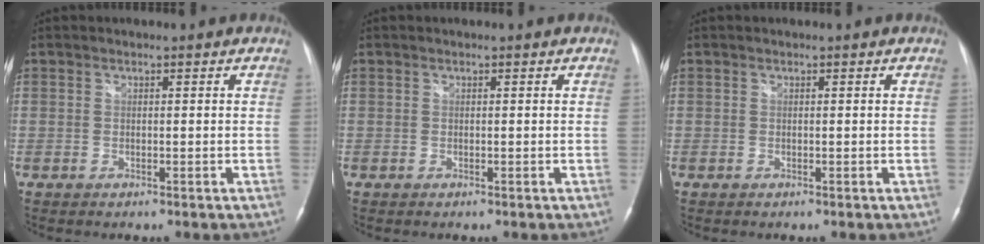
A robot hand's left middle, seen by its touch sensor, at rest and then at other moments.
{"total": 0.0}
{"total": 0.0}